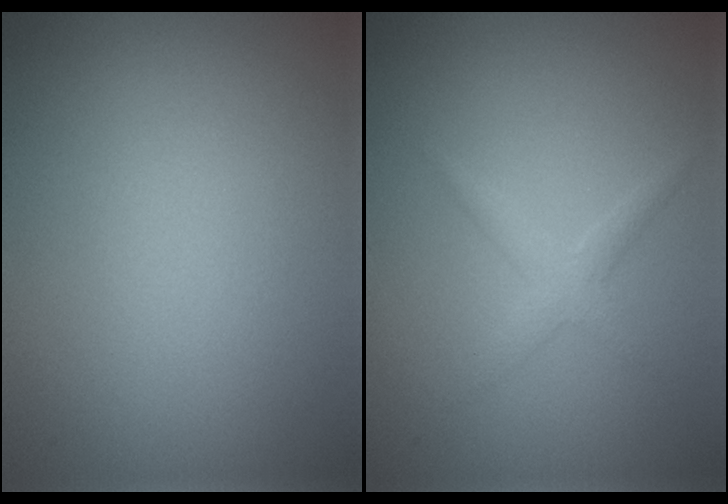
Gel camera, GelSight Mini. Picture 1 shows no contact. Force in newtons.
{"total": 1.5, "press": 1.5, "slide": 0.1}